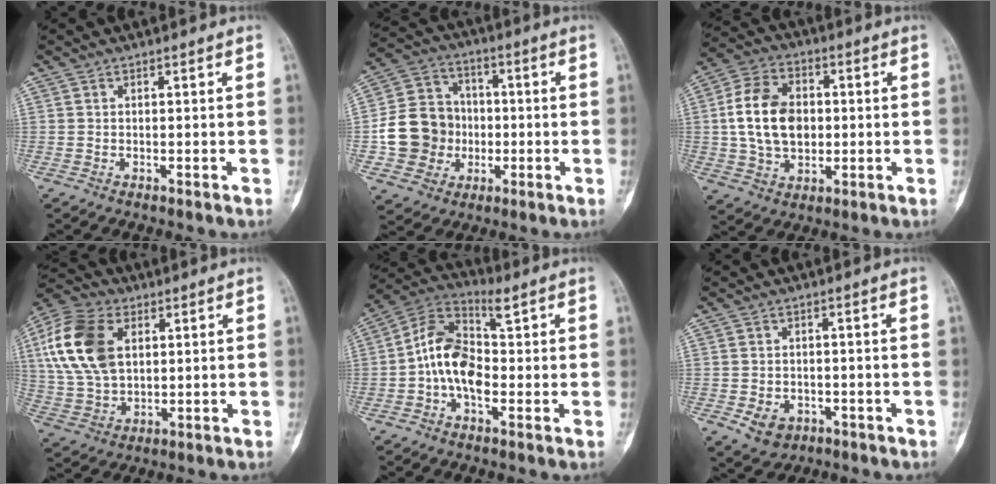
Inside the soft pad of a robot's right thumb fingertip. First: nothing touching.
{"total": 14.0, "force": [-1.8, 12.8, 5.5], "torque": [-0.076, 0.029, -0.029]}
{"total": 14.1, "force": [0.6, 10.0, 10.0], "torque": [-0.165, 0.014, 0.012]}
{"total": 16.5, "force": [4.3, 10.7, 11.8], "torque": [-0.235, 0.003, 0.081]}
{"total": 10.8, "force": [0.1, 6.4, 8.6], "torque": [-0.162, 0.032, -0.004]}
{"total": 5.0, "force": [-1.8, 4.0, 2.4], "torque": [-0.029, 0.009, -0.018]}